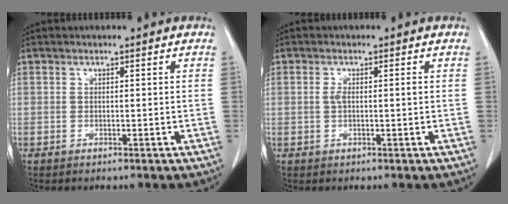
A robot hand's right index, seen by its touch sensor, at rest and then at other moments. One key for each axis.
{"total": 1.7, "fx": 0.0, "fy": 0.3, "fz": 1.7, "tx": -0.036, "ty": 0.001, "tz": 0.000}